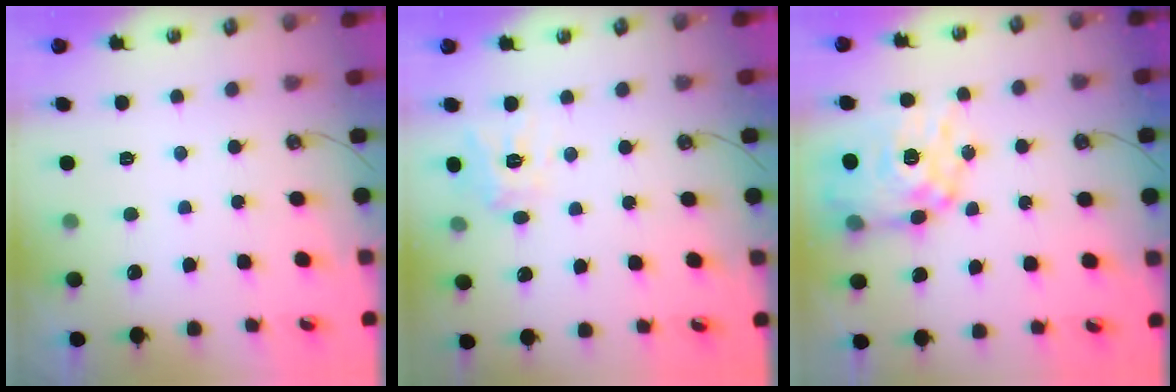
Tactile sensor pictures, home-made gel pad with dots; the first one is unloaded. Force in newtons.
{"total": 10.3, "press": 10.3, "slide": 0.6}
{"total": 15.7, "press": 15.6, "slide": 1.5}